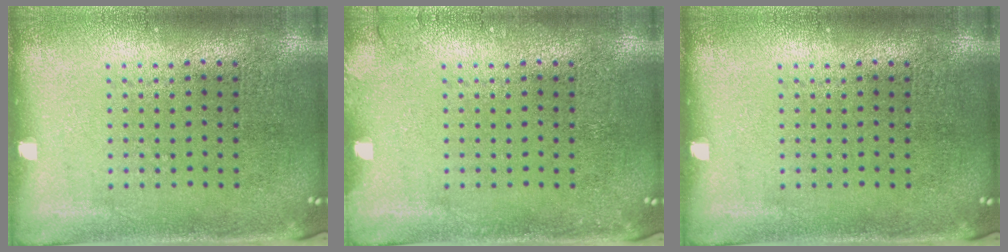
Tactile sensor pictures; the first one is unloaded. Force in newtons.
{"total": 0.7, "press": 0.7, "slide": 0.2}
{"total": 0.0}